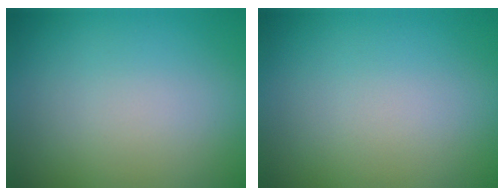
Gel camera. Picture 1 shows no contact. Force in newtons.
{"total": 0.0}